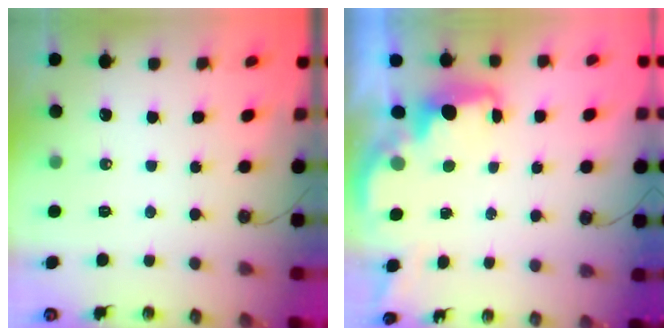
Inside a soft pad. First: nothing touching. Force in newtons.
{"total": 2.7, "press": 2.7, "slide": 0.6}